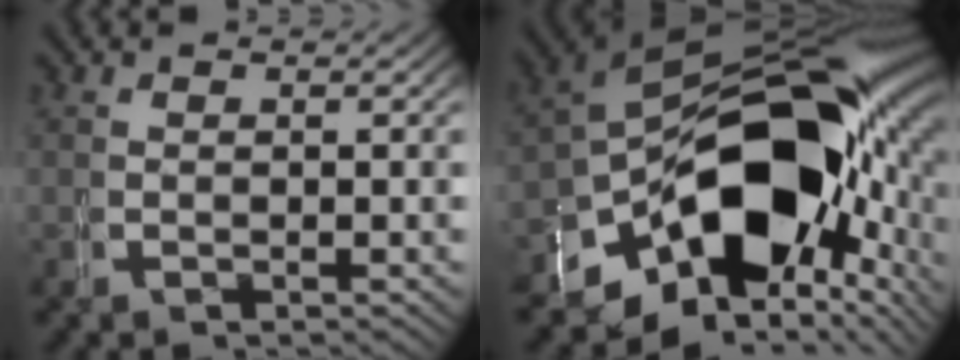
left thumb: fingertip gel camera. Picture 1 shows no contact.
{"total": 23.4, "force": [-1.1, 14.7, 18.2], "torque": [-0.275, -0.036, -0.016]}